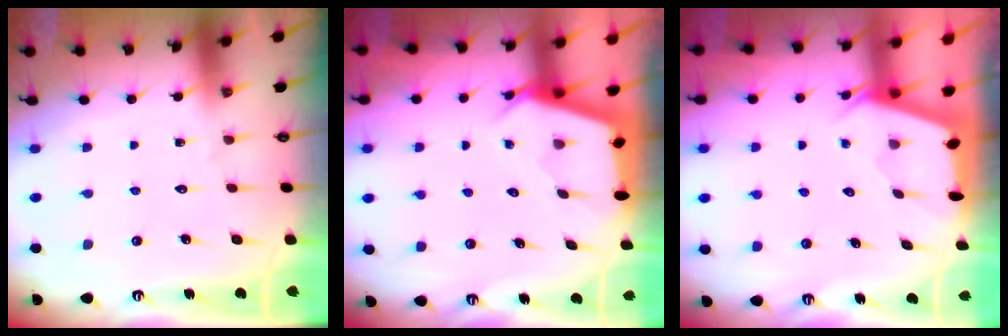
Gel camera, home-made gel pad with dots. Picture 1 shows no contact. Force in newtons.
{"total": 2.9, "press": 2.9, "slide": 0.3}
{"total": 2.0, "press": 2.0, "slide": 0.3}